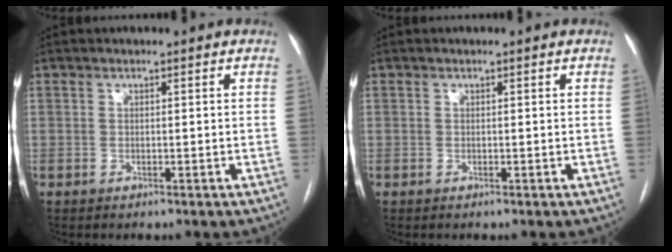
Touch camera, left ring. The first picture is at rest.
{"total": 0.0}